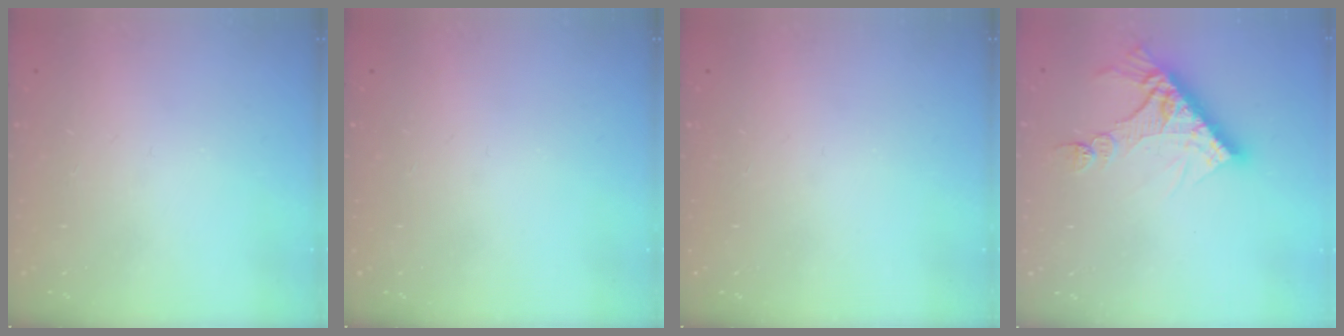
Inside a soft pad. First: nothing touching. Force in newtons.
{"total": 0.0}
{"total": 0.0}
{"total": 11.6, "press": 11.5, "slide": 1.1}